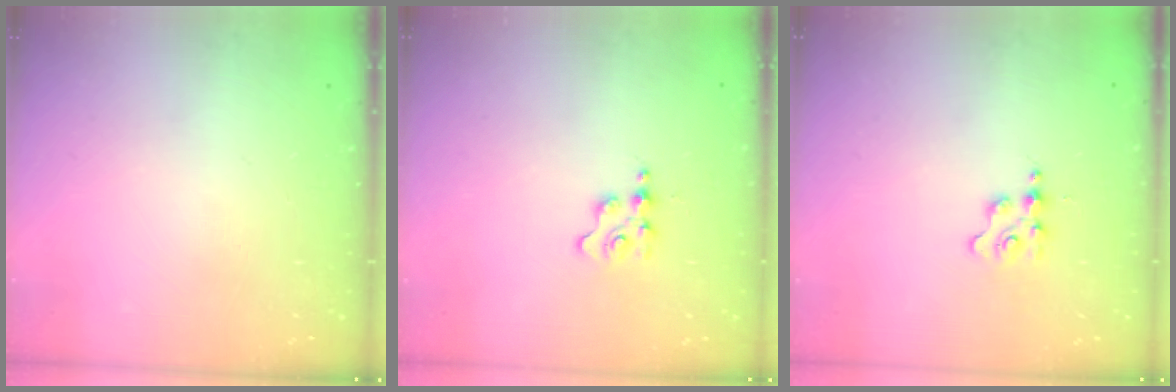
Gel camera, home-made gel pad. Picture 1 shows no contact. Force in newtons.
{"total": 1.9, "press": 1.9, "slide": 0.2}
{"total": 1.4, "press": 1.3, "slide": 0.3}